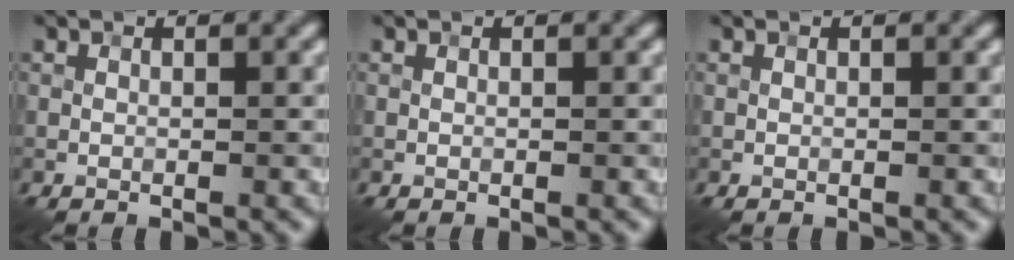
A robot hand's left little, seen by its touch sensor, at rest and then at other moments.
{"total": 0.0}
{"total": 0.0}